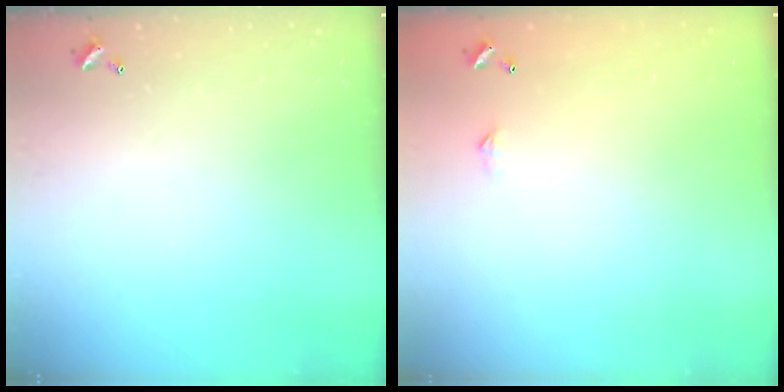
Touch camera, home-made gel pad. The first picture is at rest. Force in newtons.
{"total": 2.3, "press": 2.3, "slide": 0.4}